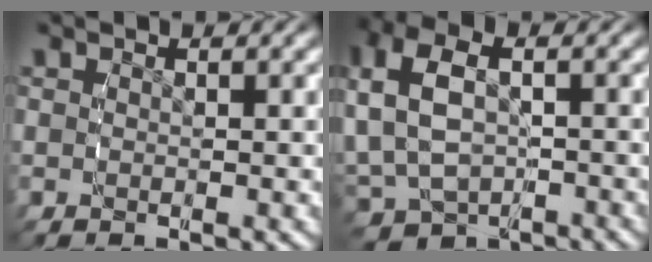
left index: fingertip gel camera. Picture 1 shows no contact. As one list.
[{"total": 8.3, "force": [-1.1, 6.6, 5.0], "torque": [-0.119, -0.032, -0.001]}]